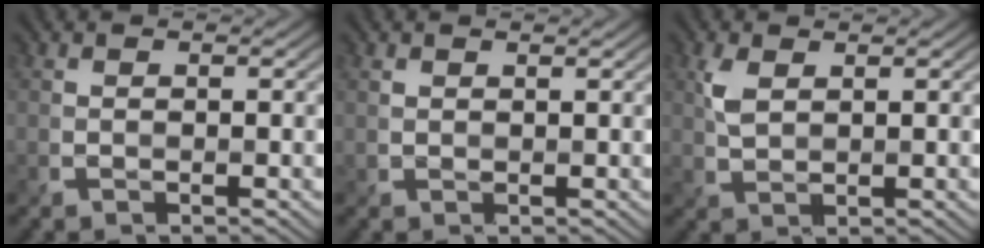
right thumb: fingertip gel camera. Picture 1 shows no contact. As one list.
[{"total": 0.8, "force": [0.7, 0.2, 0.1], "torque": [-0.010, -0.003, 0.017]}, {"total": 2.6, "force": [1.2, 1.4, 1.9], "torque": [-0.056, 0.002, 0.029]}]